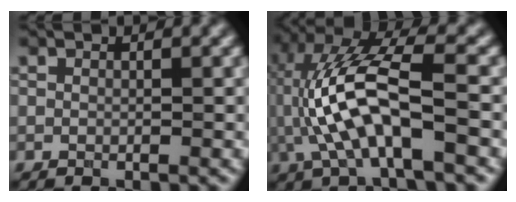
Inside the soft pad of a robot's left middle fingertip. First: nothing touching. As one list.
[{"total": 9.0, "force": [-1.4, 3.1, 8.3], "torque": [-0.183, 0.019, -0.027]}]